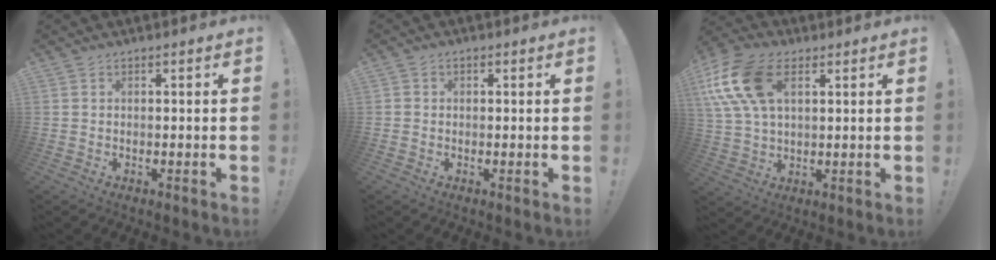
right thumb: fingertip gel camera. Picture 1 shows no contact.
{"total": 0.9, "force": [-0.3, 0.9, 0.3], "torque": [-0.005, 0.003, -0.006]}
{"total": 17.3, "force": [6.1, 10.3, 12.5], "torque": [-0.249, -0.006, 0.116]}